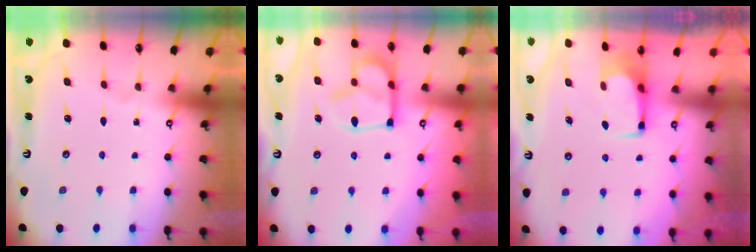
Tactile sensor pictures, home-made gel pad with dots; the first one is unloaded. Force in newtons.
{"total": 8.3, "press": 8.2, "slide": 1.1}
{"total": 2.3, "press": 2.3, "slide": 0.4}